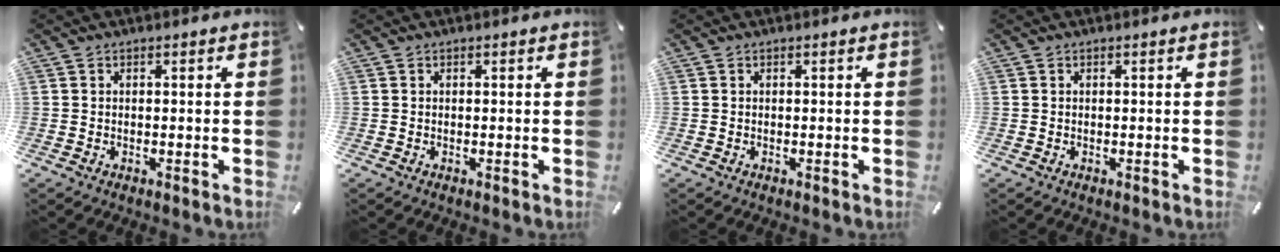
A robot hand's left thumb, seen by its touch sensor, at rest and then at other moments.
{"total": 0.0}
{"total": 0.0}
{"total": 0.0}